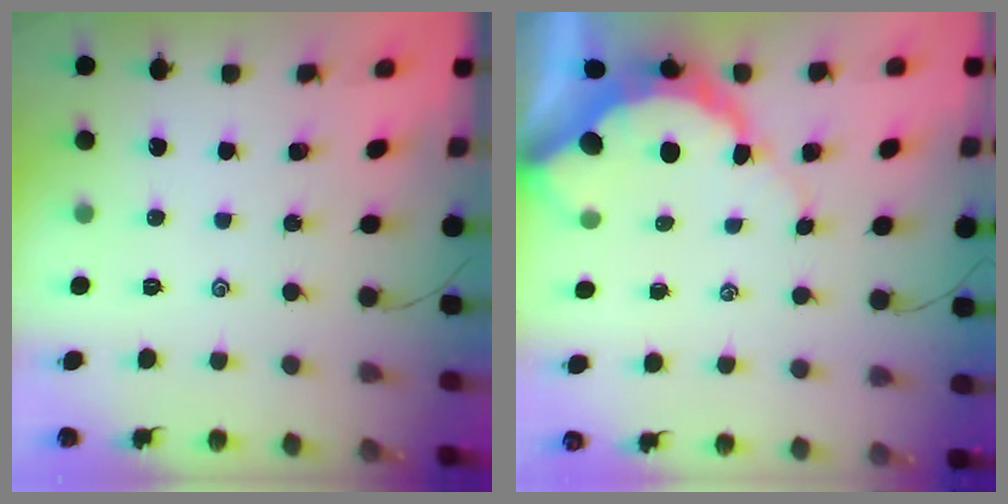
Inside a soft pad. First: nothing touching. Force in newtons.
{"total": 9.0, "press": 9.0, "slide": 0.9}